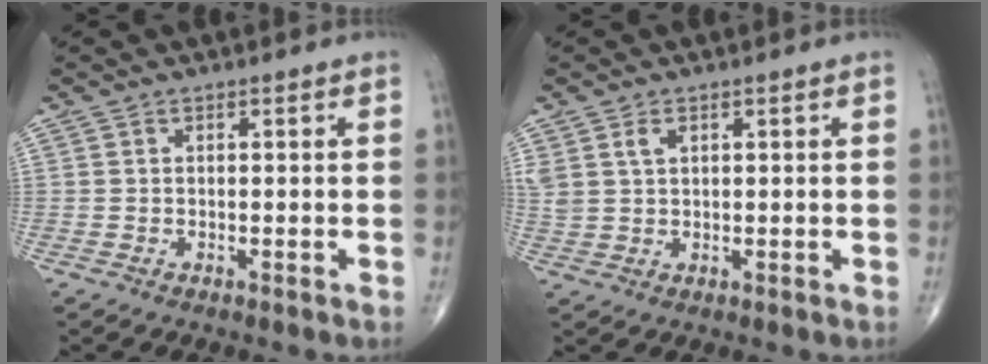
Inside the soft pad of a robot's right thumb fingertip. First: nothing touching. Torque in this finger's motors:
{"motor_torque": [0.47, 0.33, 0.45, 0.26, -0.02]}